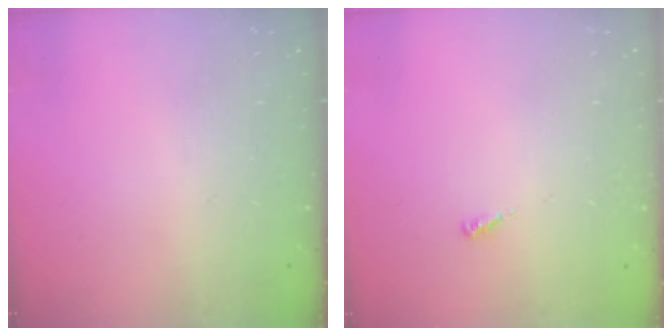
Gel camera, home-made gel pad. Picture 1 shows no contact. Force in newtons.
{"total": 2.1, "press": 2.1, "slide": 0.1}